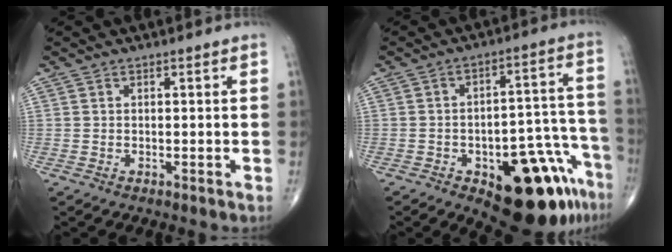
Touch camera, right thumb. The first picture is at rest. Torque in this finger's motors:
{"motor_torque": [3.06, 1.94, 1.24, -1.42, 0.10]}